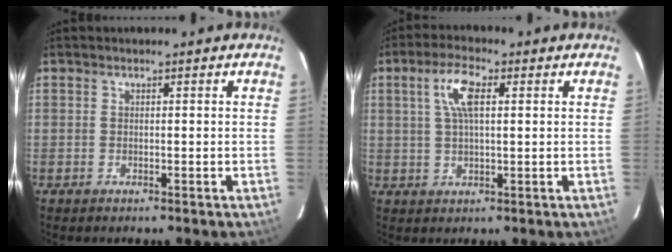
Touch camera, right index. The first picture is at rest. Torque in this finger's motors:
{"motor_torque": [0.38, 0.09, 0.59, 0.10]}